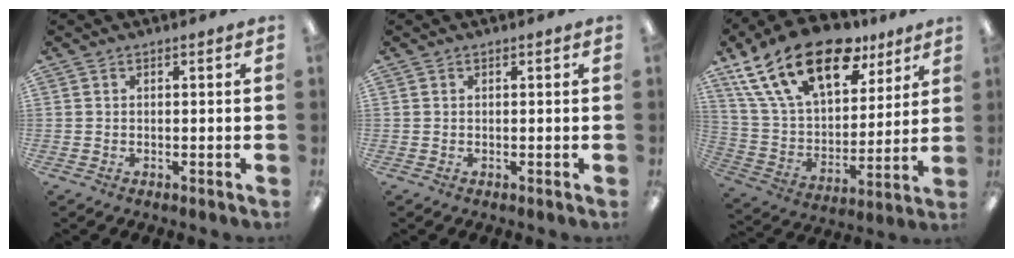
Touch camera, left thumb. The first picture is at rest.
{"total": 0.0}
{"total": 24.0, "force": [14.0, 12.6, 14.8], "torque": [-0.262, -0.069, 0.249]}